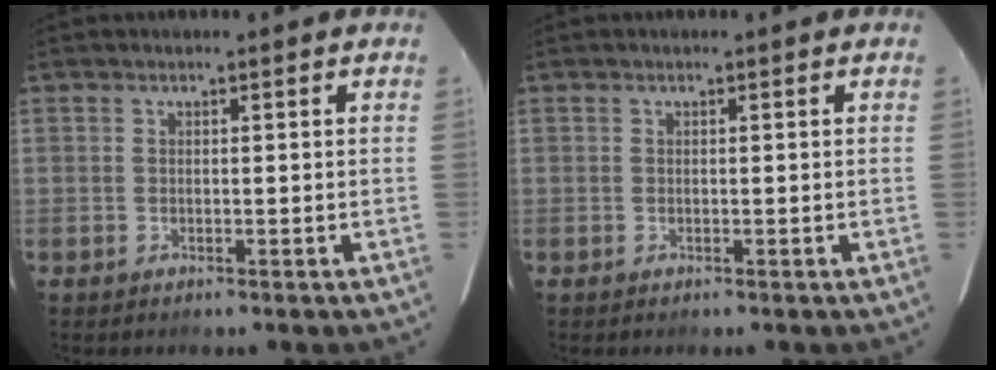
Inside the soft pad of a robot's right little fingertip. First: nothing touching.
{"total": 0.0}